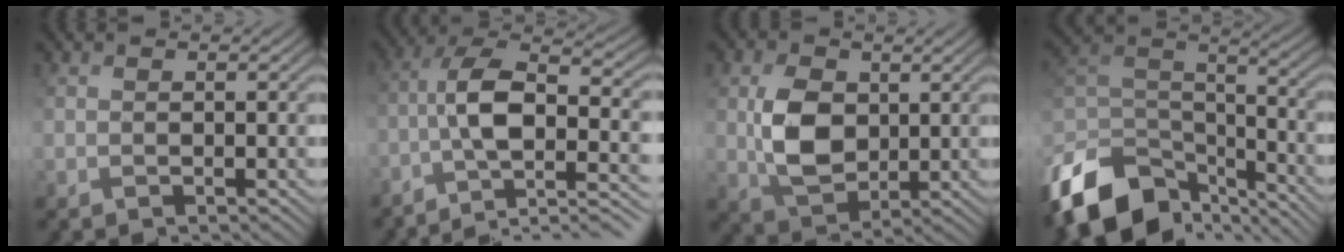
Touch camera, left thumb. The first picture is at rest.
{"total": 13.0, "force": [-4.6, 5.2, 11.0], "torque": [-0.199, 0.007, -0.075]}
{"total": 7.2, "force": [1.0, 4.9, 5.1], "torque": [-0.112, -0.003, 0.024]}
{"total": 16.1, "force": [-10.7, 8.4, 8.6], "torque": [-0.247, -0.018, -0.187]}